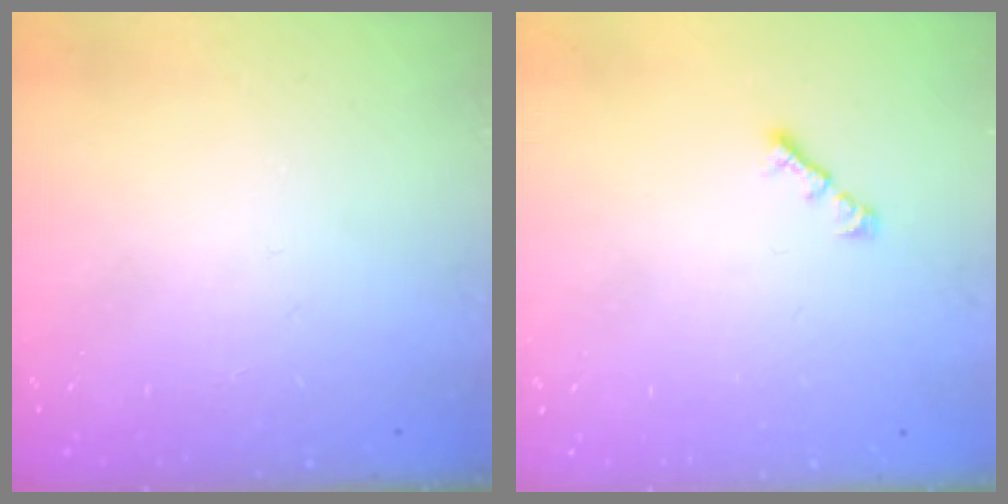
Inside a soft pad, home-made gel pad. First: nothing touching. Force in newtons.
{"total": 1.9, "press": 1.8, "slide": 0.6}